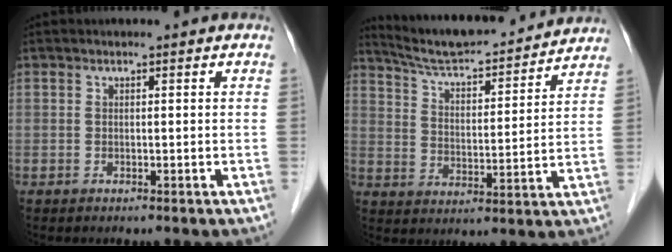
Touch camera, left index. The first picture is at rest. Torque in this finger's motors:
{"motor_torque": [-0.10, -0.32, 0.10, 0.08]}